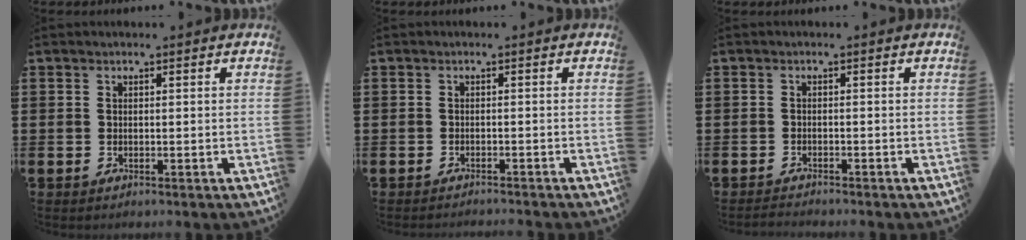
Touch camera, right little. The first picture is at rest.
{"total": 0.8, "force": [-0.8, -0.2, -0.1], "torque": [0.003, 0.000, -0.016]}
{"total": 1.0, "force": [-1.0, 0.0, 0.0], "torque": [-0.003, -0.001, -0.020]}